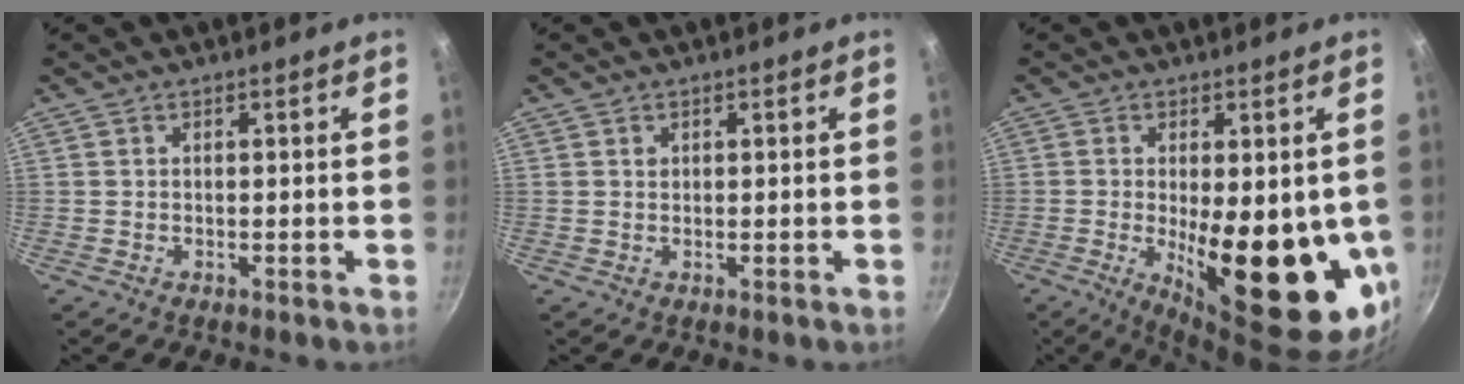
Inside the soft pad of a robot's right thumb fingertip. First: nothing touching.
{"total": 0.8, "force": [0.4, 0.7, 0.3], "torque": [-0.003, 0.003, 0.007]}
{"total": 19.6, "force": [-2.3, 7.2, 18.1], "torque": [-0.237, -0.029, -0.019]}